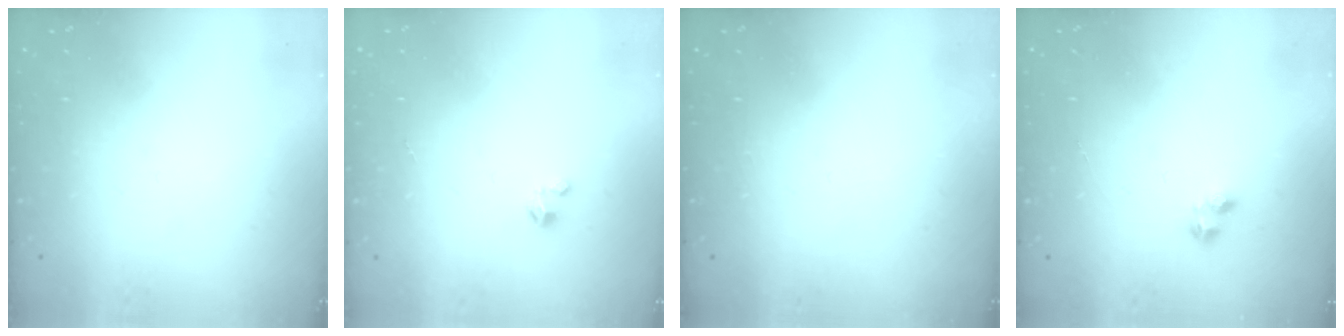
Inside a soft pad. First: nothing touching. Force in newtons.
{"total": 1.5, "press": 1.5, "slide": 0.1}
{"total": 0.0}
{"total": 2.5, "press": 2.3, "slide": 0.9}